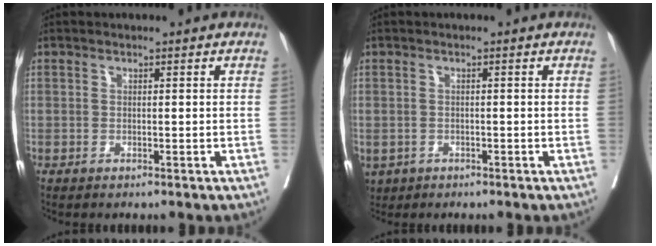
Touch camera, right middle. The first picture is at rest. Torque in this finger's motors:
{"motor_torque": [1.13, -1.01, 1.05, 0.21]}